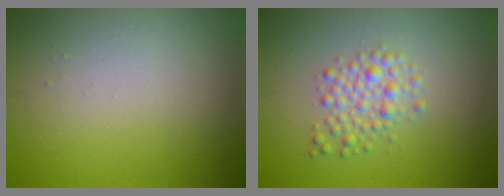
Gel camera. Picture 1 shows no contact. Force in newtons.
{"total": 2.6, "press": 2.6, "slide": 0.1}